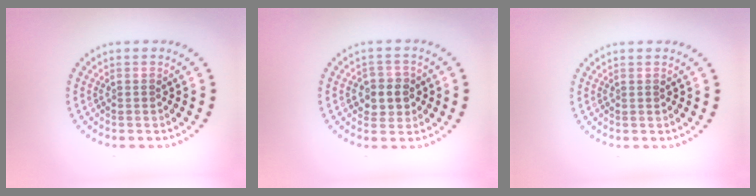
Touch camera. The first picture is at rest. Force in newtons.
{"total": 2.7, "press": 2.6, "slide": 0.7}
{"total": 0.0}